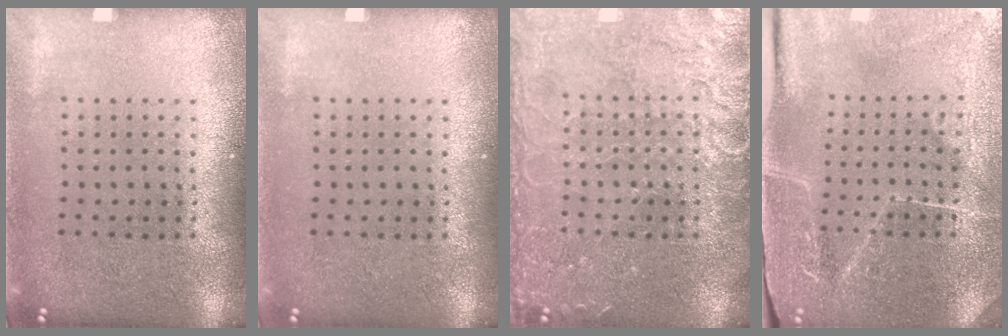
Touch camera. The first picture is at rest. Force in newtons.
{"total": 0.0}
{"total": 5.4, "press": 5.4, "slide": 0.7}
{"total": 3.8, "press": 3.8, "slide": 0.5}